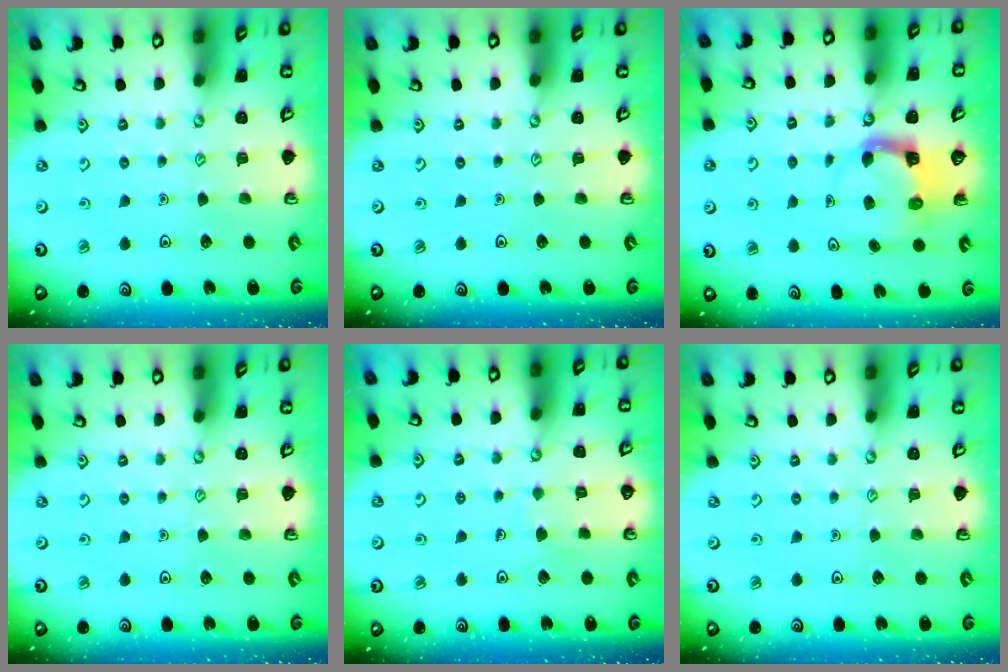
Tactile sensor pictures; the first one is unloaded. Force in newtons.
{"total": 0.0}
{"total": 4.0, "press": 3.9, "slide": 0.4}
{"total": 0.0}
{"total": 3.8, "press": 3.7, "slide": 0.3}
{"total": 0.0}